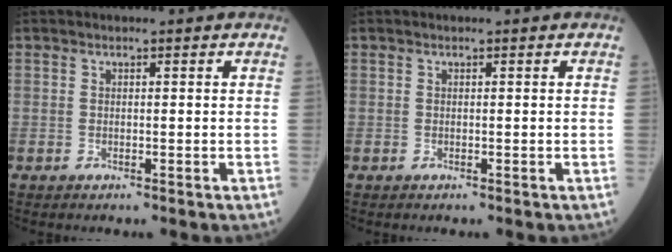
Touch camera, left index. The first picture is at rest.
{"total": 0.0}